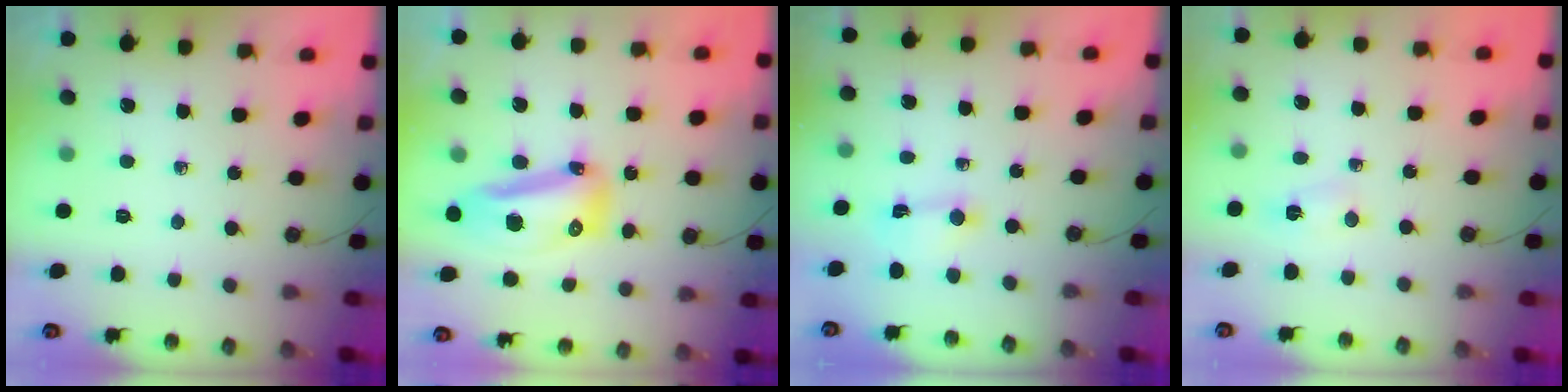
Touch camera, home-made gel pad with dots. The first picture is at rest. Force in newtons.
{"total": 13.5, "press": 13.4, "slide": 1.4}
{"total": 1.5, "press": 1.5, "slide": 0.2}
{"total": 2.1, "press": 2.0, "slide": 0.4}